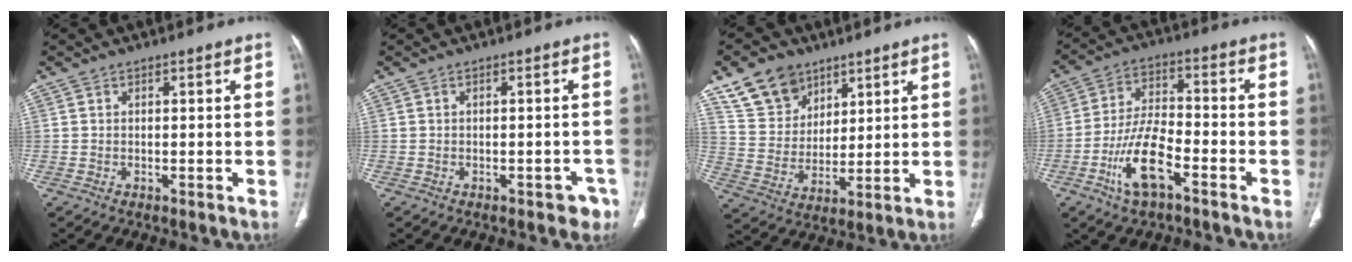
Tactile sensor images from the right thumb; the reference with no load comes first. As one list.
[{"total": 3.7, "force": [-2.5, 2.1, 1.9], "torque": [-0.002, 0.012, -0.028]}, {"total": 12.0, "force": [7.9, 8.1, 3.9], "torque": [-0.045, -0.036, 0.156]}, {"total": 11.3, "force": [-5.5, 4.4, 8.9], "torque": [-0.178, 0.030, -0.102]}]